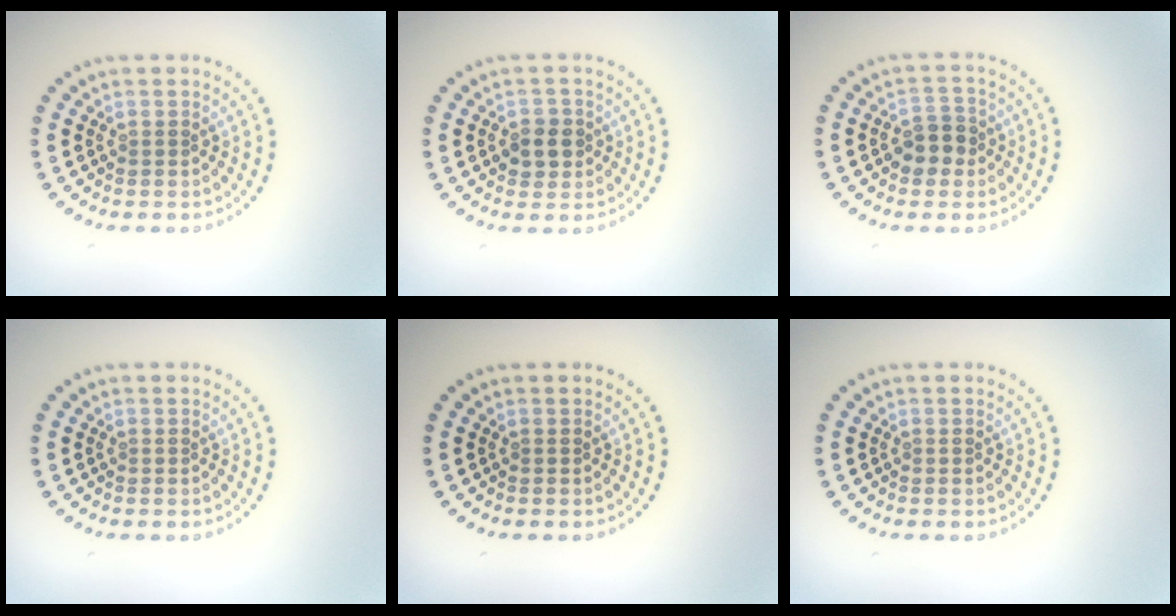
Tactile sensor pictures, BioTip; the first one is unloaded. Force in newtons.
{"total": 2.4, "press": 2.3, "slide": 0.7}
{"total": 2.7, "press": 2.5, "slide": 0.9}
{"total": 0.0}
{"total": 0.0}
{"total": 0.0}